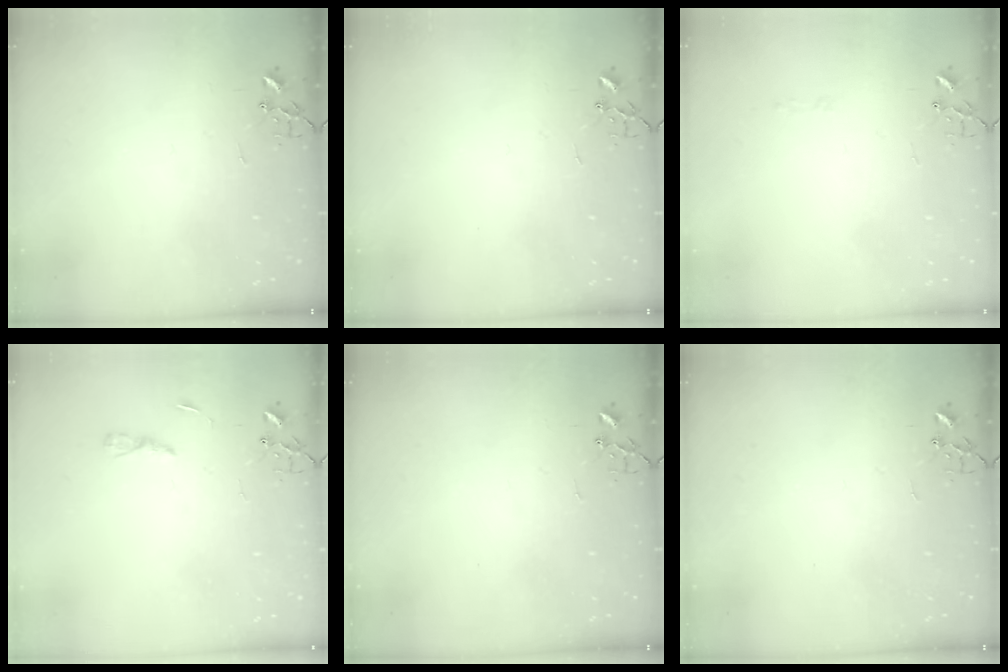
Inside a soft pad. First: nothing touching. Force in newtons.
{"total": 0.0}
{"total": 3.2, "press": 3.2, "slide": 0.5}
{"total": 2.9, "press": 2.9, "slide": 0.3}
{"total": 0.0}
{"total": 0.0}